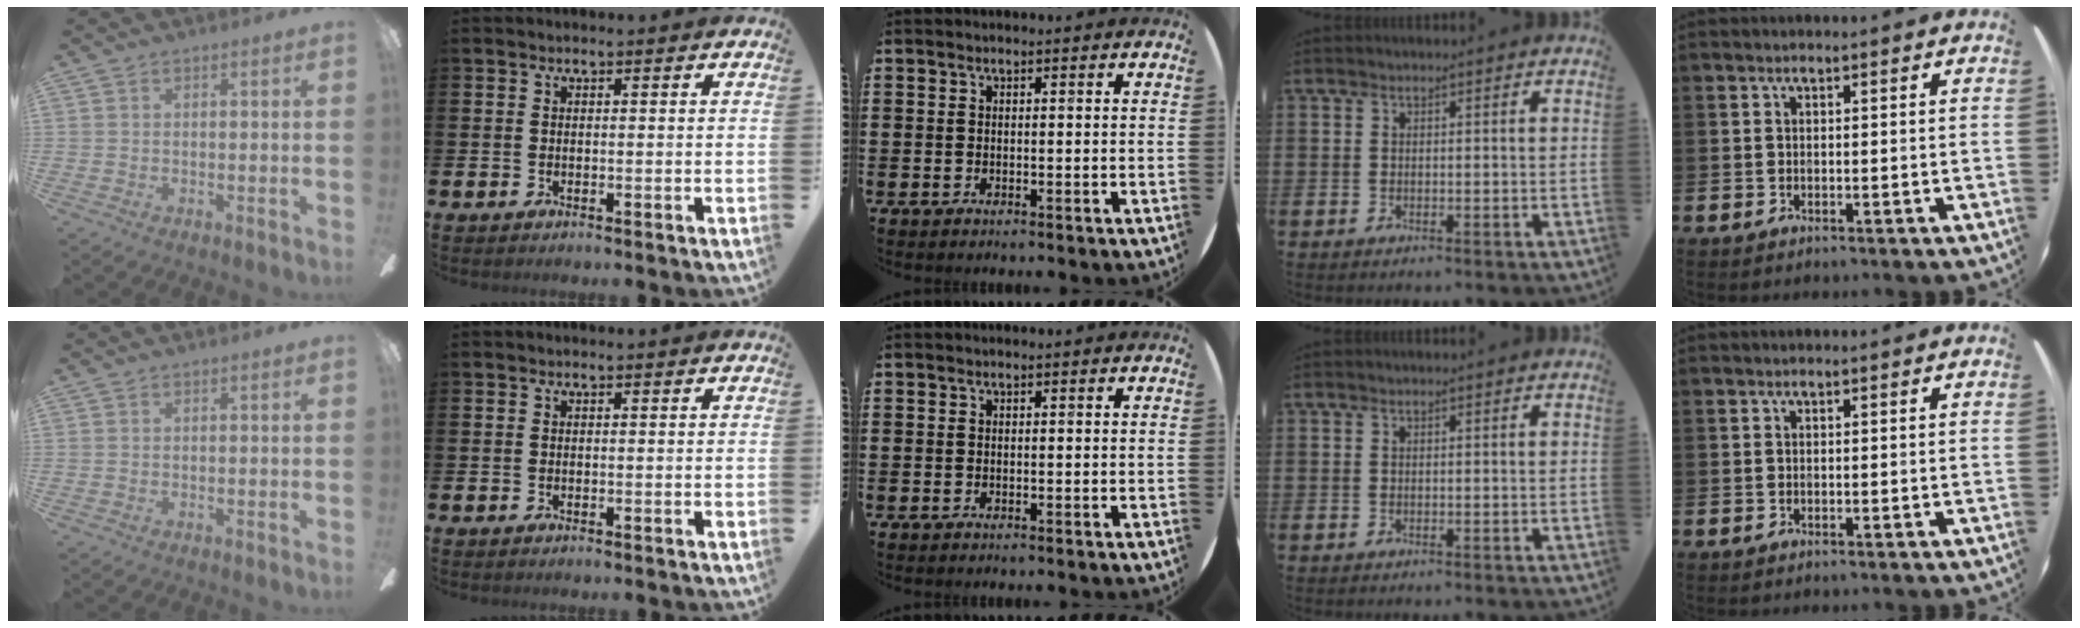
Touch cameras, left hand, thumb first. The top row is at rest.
{}